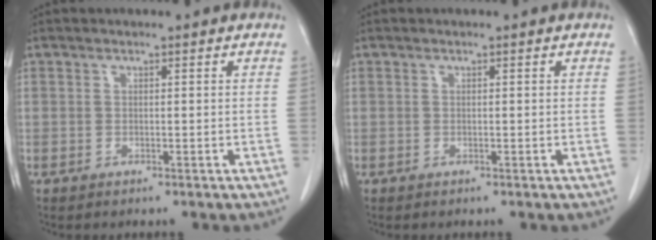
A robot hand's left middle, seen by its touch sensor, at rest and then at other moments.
{"total": 0.0}